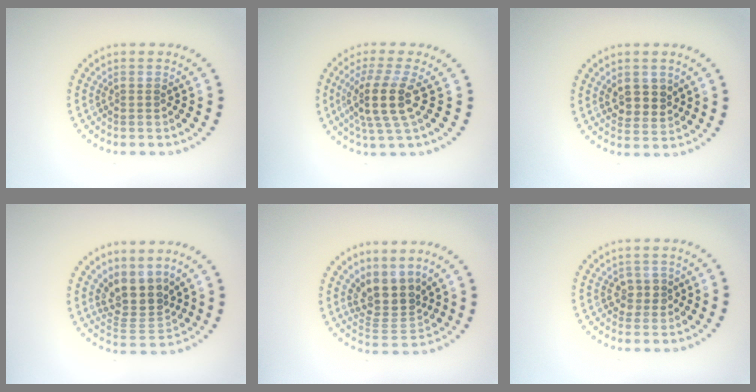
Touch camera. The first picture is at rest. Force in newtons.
{"total": 4.3, "press": 3.4, "slide": 2.6}
{"total": 2.9, "press": 2.7, "slide": 1.0}
{"total": 4.0, "press": 3.2, "slide": 2.5}
{"total": 4.0, "press": 3.1, "slide": 2.5}
{"total": 1.8, "press": 1.7, "slide": 0.4}